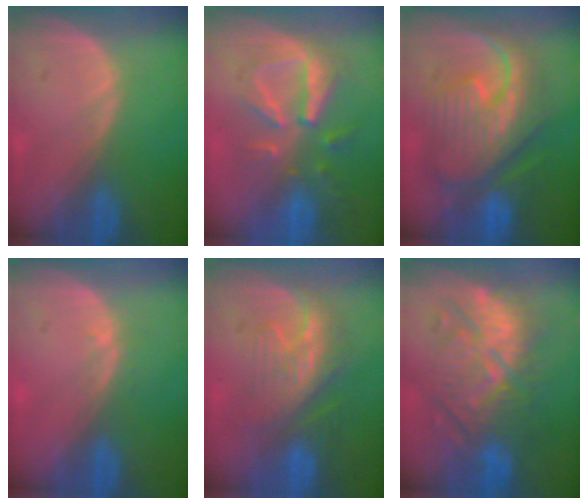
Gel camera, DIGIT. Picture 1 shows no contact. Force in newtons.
{"total": 7.9, "press": 7.9, "slide": 0.4}
{"total": 11.8, "press": 11.7, "slide": 1.2}
{"total": 0.8, "press": 0.6, "slide": 0.6}
{"total": 7.9, "press": 7.8, "slide": 1.4}
{"total": 10.6, "press": 10.6, "slide": 1.2}